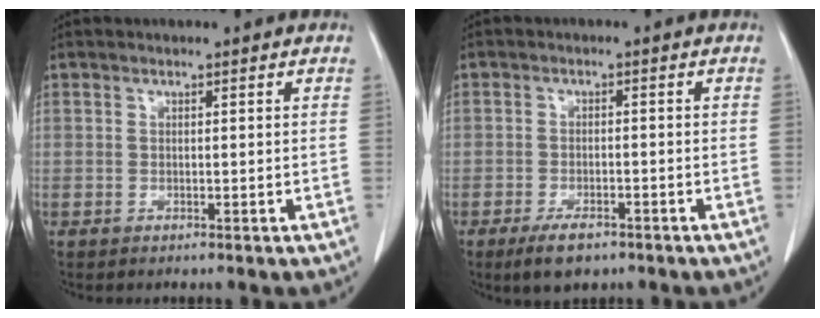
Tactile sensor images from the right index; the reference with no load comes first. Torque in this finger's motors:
{"motor_torque": [-0.55, 0.01, -0.19, -0.07]}